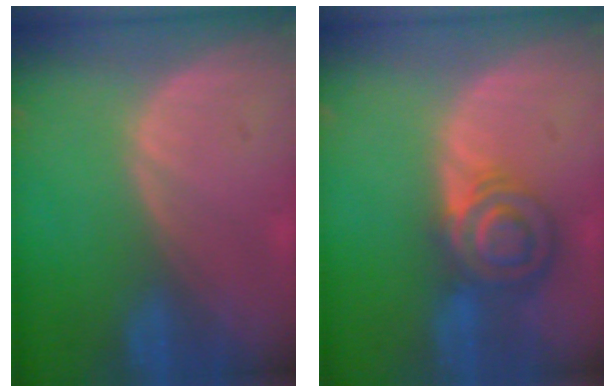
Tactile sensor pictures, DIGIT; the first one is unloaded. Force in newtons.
{"total": 6.5, "press": 6.3, "slide": 1.8}